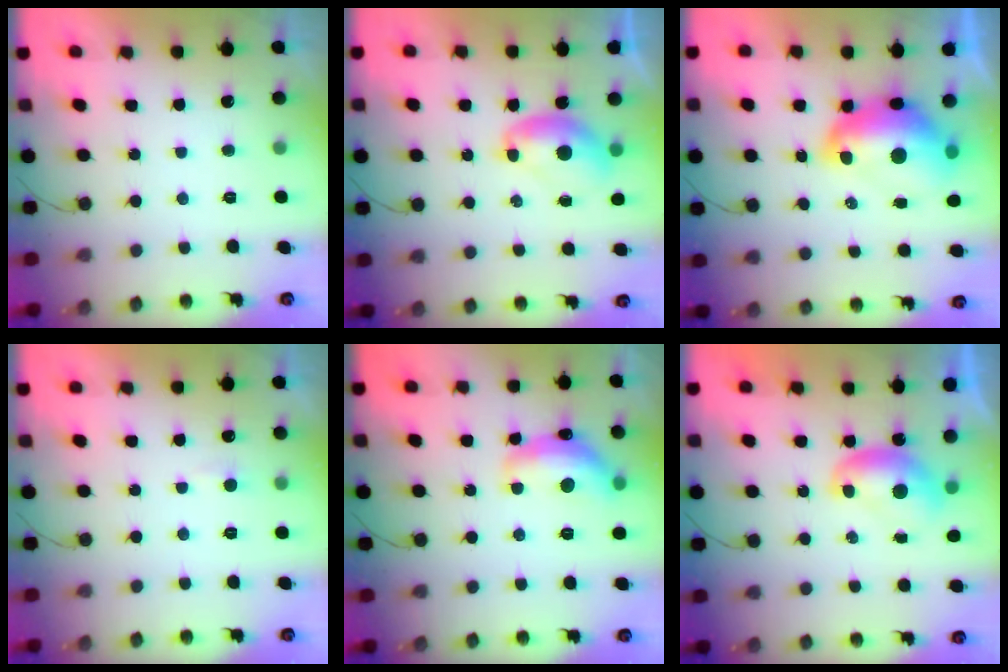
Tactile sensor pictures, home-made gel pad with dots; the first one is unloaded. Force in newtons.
{"total": 7.6, "press": 7.5, "slide": 1.0}
{"total": 14.9, "press": 14.8, "slide": 1.5}
{"total": 4.1, "press": 4.0, "slide": 0.5}
{"total": 16.3, "press": 16.3, "slide": 1.0}
{"total": 8.3, "press": 8.3, "slide": 0.7}